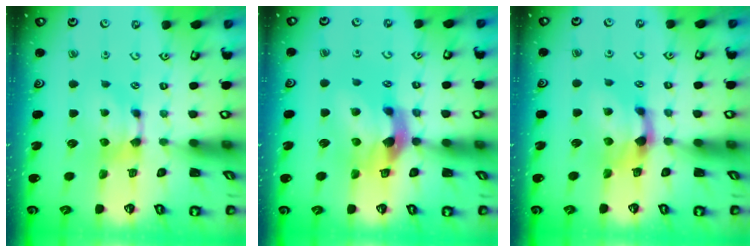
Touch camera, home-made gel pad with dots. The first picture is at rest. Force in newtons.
{"total": 6.8, "press": 6.5, "slide": 1.9}
{"total": 2.4, "press": 1.6, "slide": 1.7}